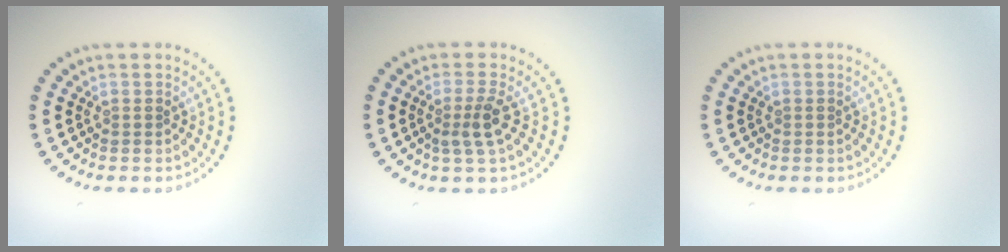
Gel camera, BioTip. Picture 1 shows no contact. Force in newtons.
{"total": 2.4, "press": 1.8, "slide": 1.6}
{"total": 0.0}